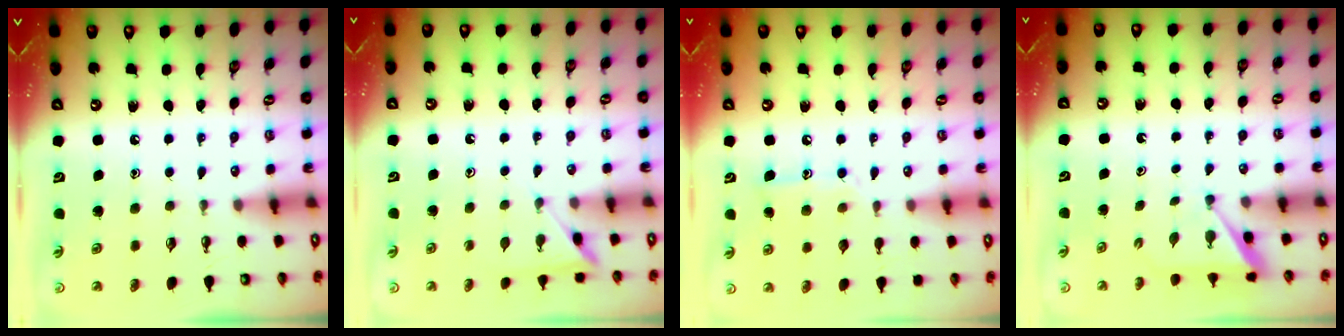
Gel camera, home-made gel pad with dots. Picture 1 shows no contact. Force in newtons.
{"total": 5.1, "press": 5.1, "slide": 0.5}
{"total": 10.2, "press": 10.2, "slide": 0.7}
{"total": 3.0, "press": 3.0, "slide": 0.3}